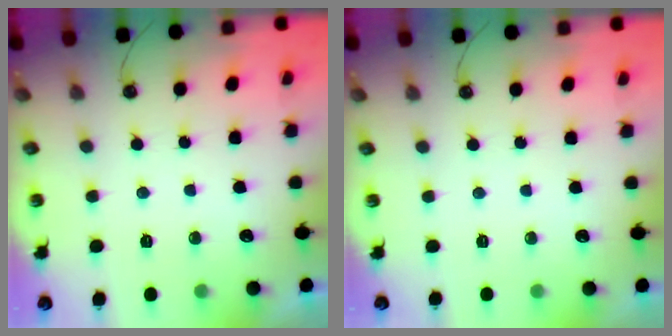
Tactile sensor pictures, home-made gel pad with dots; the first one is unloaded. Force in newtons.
{"total": 0.0}